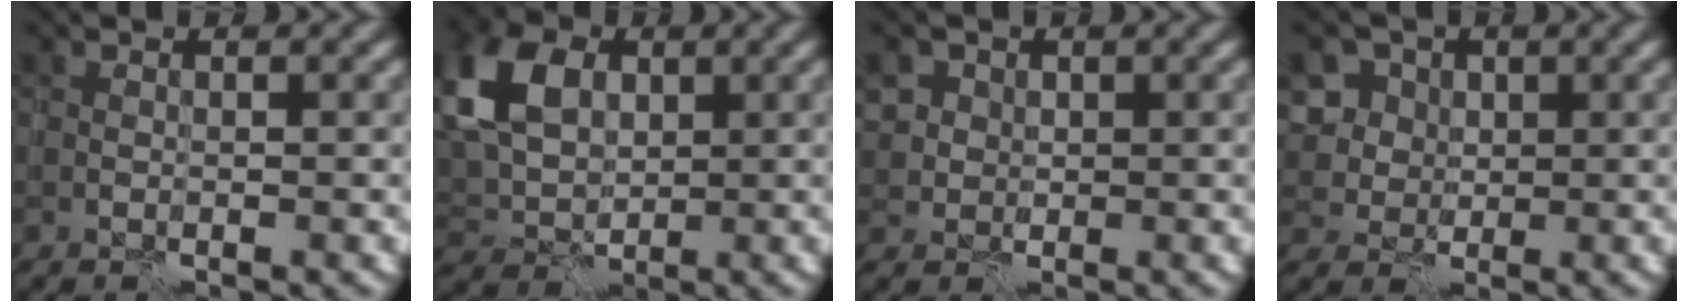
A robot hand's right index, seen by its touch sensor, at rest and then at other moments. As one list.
[{"total": 8.0, "force": [2.4, 5.8, 5.0], "torque": [-0.119, 0.014, 0.036]}, {"total": 3.6, "force": [1.3, 3.2, 1.1], "torque": [-0.028, 0.009, 0.029]}, {"total": 8.1, "force": [2.9, 6.9, 3.2], "torque": [-0.065, 0.019, 0.033]}]